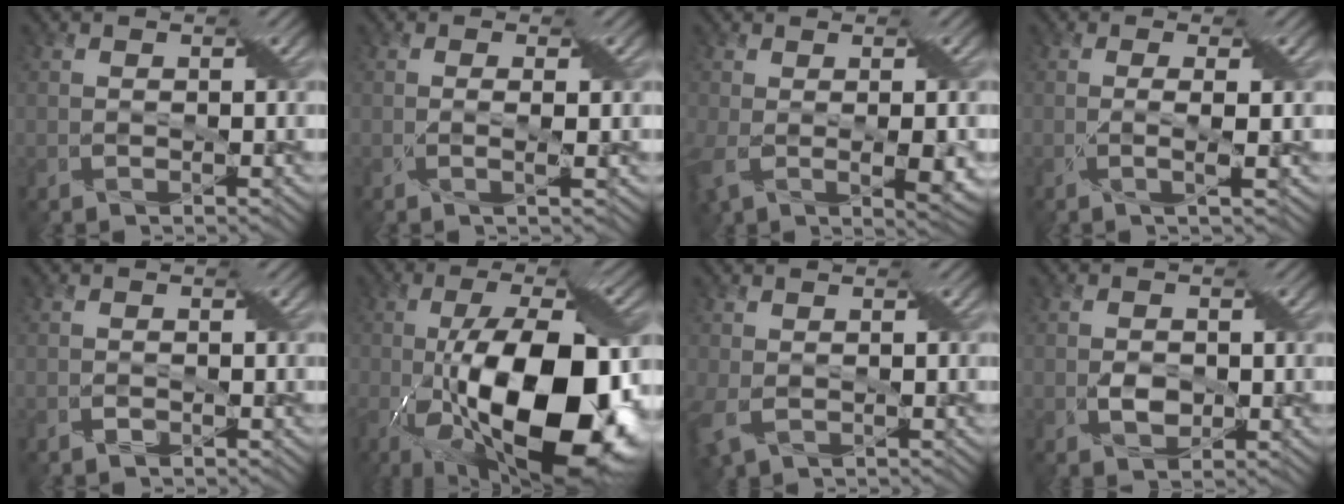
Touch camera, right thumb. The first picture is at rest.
{"total": 1.7, "force": [0.1, 0.1, 1.7], "torque": [-0.035, 0.006, -0.003]}
{"total": 6.2, "force": [-0.5, 2.6, 5.6], "torque": [-0.117, -0.013, -0.003]}
{"total": 2.5, "force": [0.1, 0.2, 2.4], "torque": [-0.046, 0.007, -0.005]}
{"total": 0.8, "force": [-0.5, 0.4, 0.5], "torque": [-0.009, 0.001, -0.007]}
{"total": 20.0, "force": [-4.9, 8.9, 17.2], "torque": [-0.285, -0.019, -0.069]}
{"total": 3.7, "force": [-0.3, 2.3, 2.9], "torque": [-0.080, -0.002, -0.006]}
{"total": 2.3, "force": [-0.3, 1.6, 1.6], "torque": [-0.033, -0.004, -0.005]}